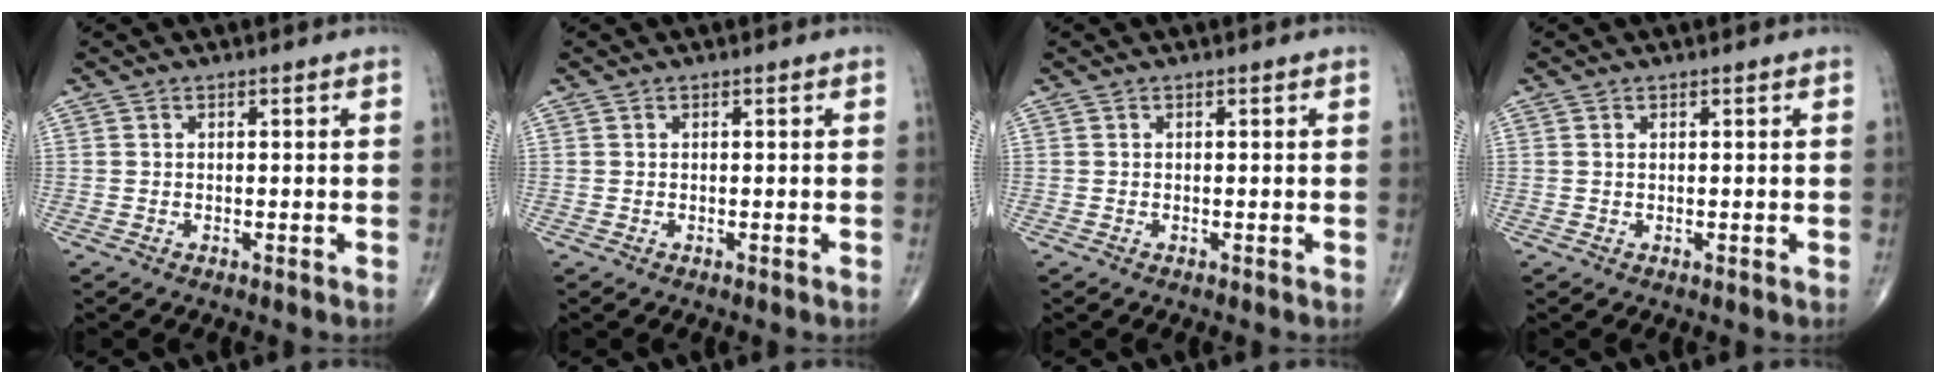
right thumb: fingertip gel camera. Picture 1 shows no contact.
{"total": 0.0}
{"total": 0.0}
{"total": 0.0}